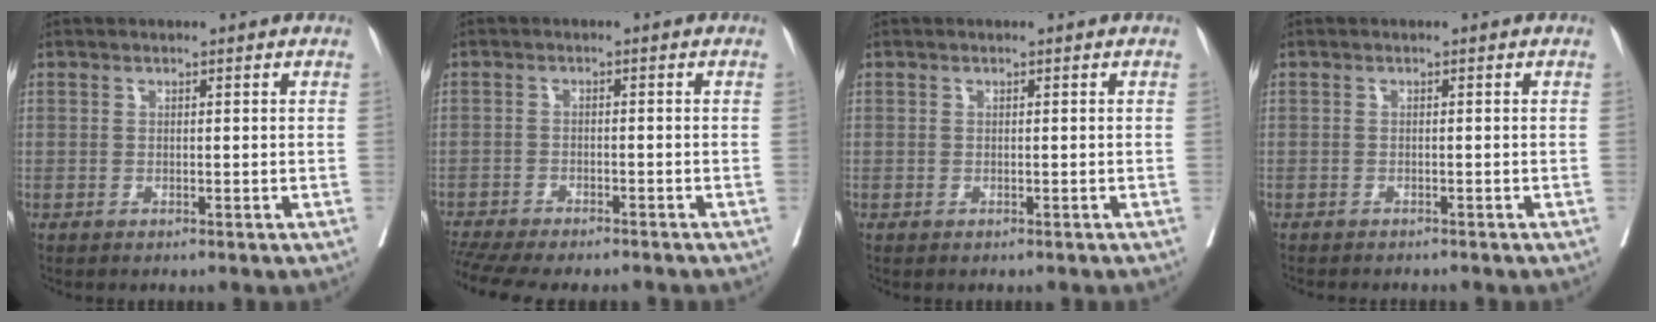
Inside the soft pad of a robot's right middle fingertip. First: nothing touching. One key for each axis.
{"total": 13.9, "fx": -12.2, "fy": 2.8, "fz": 6.0, "tx": -0.131, "ty": -0.016, "tz": -0.171}
{"total": 1.0, "fx": -0.9, "fy": 0.2, "fz": 0.4, "tx": -0.009, "ty": -0.004, "tz": -0.012}
{"total": 3.9, "fx": -3.6, "fy": 0.7, "fz": 1.3, "tx": -0.018, "ty": -0.007, "tz": -0.046}